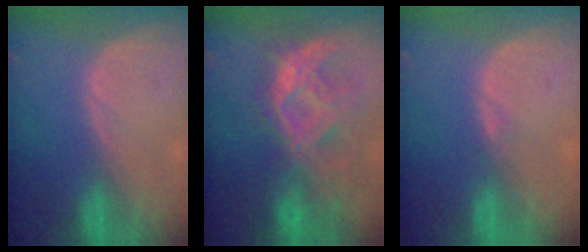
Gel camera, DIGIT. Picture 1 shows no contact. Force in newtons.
{"total": 10.5, "press": 9.2, "slide": 5.0}
{"total": 0.6, "press": 0.5, "slide": 0.4}